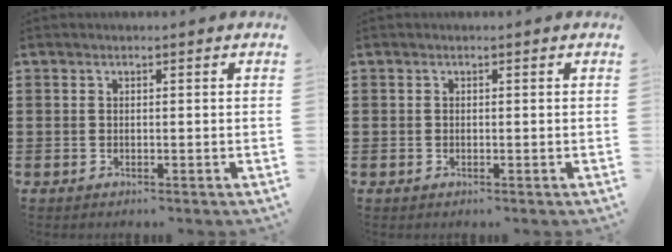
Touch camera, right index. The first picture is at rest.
{"total": 0.0}